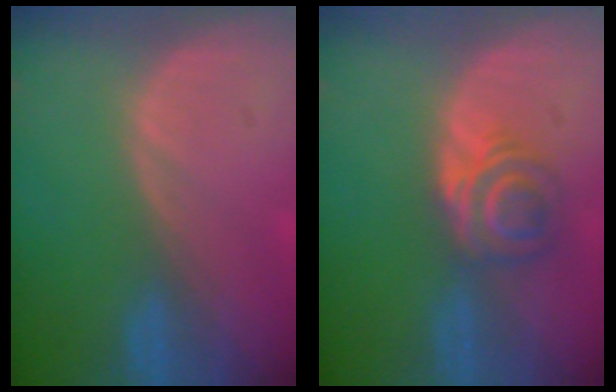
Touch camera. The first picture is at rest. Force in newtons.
{"total": 6.1, "press": 5.2, "slide": 3.2}